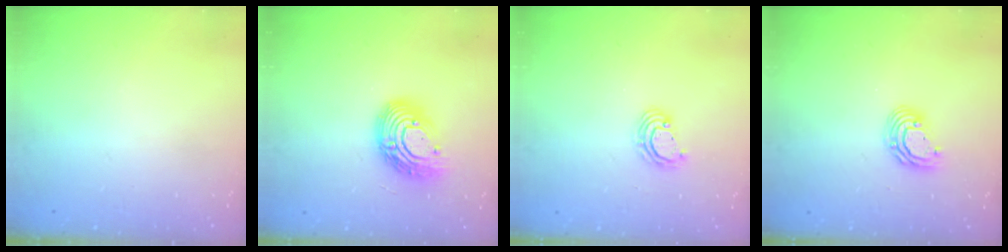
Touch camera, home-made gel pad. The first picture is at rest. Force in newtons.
{"total": 14.3, "press": 14.2, "slide": 1.3}
{"total": 4.3, "press": 4.3, "slide": 0.2}
{"total": 7.5, "press": 7.4, "slide": 1.1}